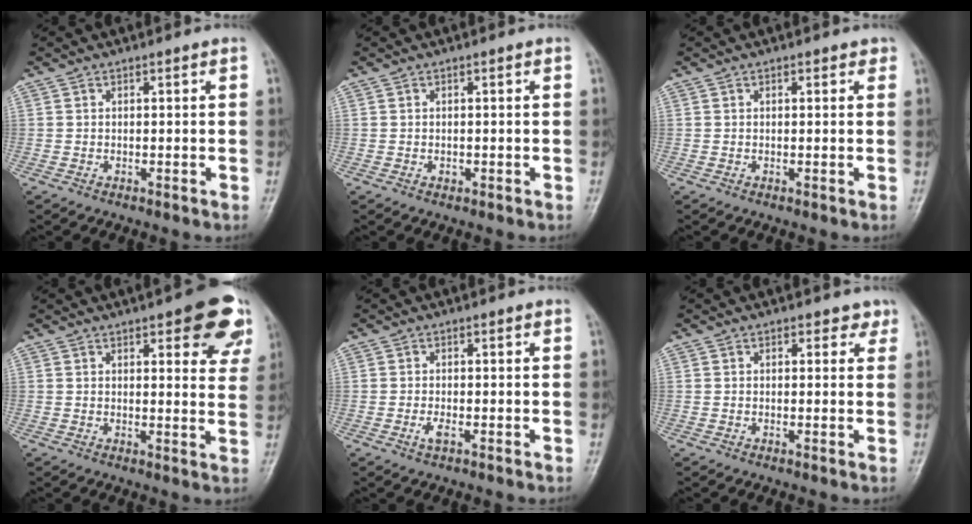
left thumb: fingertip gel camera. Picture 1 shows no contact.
{"total": 0.8, "force": [-0.2, 0.6, 0.4], "torque": [-0.001, 0.001, -0.003]}
{"total": 1.1, "force": [0.6, 0.7, 0.6], "torque": [-0.001, -0.001, 0.002]}
{"total": 15.8, "force": [8.7, 5.2, 12.1], "torque": [-0.111, -0.037, 0.099]}
{"total": 1.7, "force": [-0.6, 0.6, 1.5], "torque": [-0.031, -0.001, -0.015]}
{"total": 2.2, "force": [1.3, 1.5, 1.0], "torque": [0.009, -0.003, 0.010]}